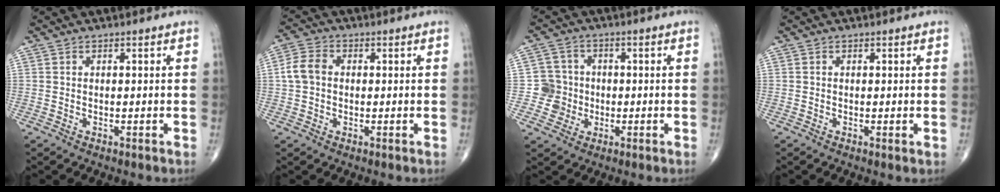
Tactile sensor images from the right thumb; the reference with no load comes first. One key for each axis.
{"total": 5.1, "fx": 0.2, "fy": 3.9, "fz": 3.3, "tx": -0.068, "ty": 0.016, "tz": -0.001}
{"total": 5.6, "fx": -0.9, "fy": 5.5, "fz": 0.2, "tx": 0.031, "ty": 0.014, "tz": -0.022}
{"total": 0.6, "fx": 0.0, "fy": 0.1, "fz": 0.6, "tx": -0.014, "ty": -0.004, "tz": -0.002}